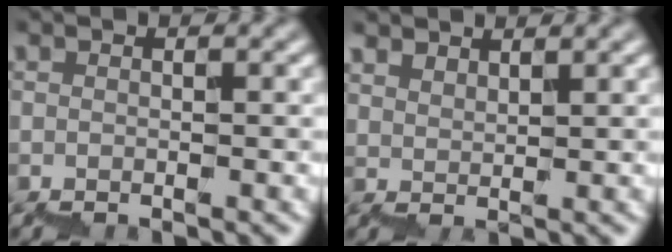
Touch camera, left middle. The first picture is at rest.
{"total": 2.8, "force": [2.8, 0.2, 0.1], "torque": [0.008, 0.009, 0.053]}